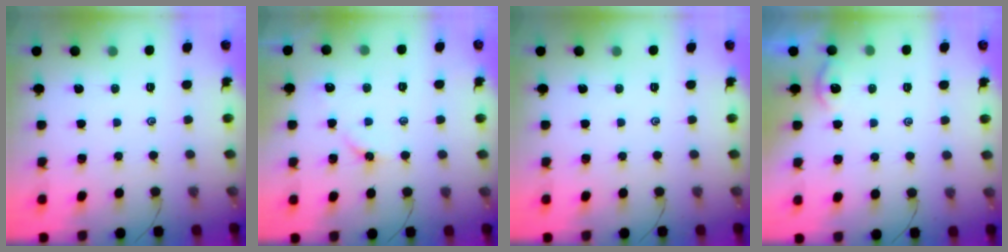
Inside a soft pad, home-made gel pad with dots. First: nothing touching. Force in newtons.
{"total": 3.8, "press": 3.7, "slide": 0.5}
{"total": 0.0}
{"total": 2.5, "press": 2.5, "slide": 0.2}